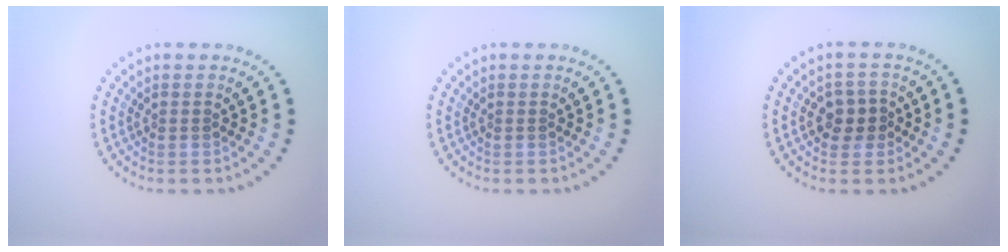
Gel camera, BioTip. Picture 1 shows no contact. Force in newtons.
{"total": 0.0}
{"total": 2.3, "press": 2.3, "slide": 0.6}